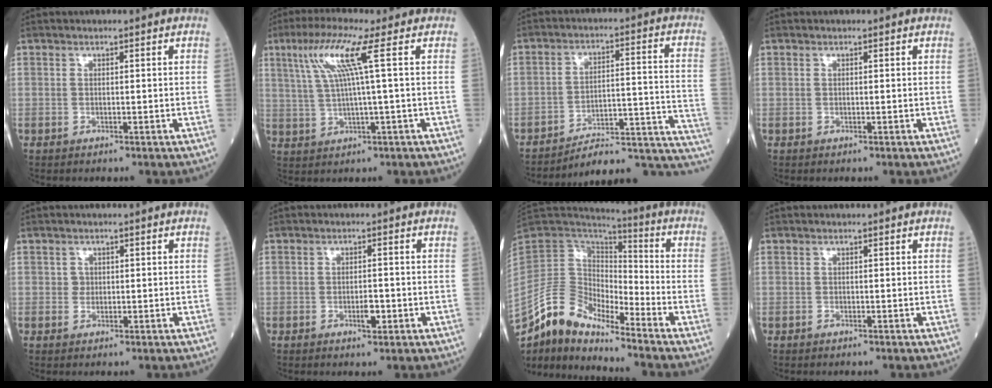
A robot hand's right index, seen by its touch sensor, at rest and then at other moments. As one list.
[{"total": 8.0, "force": [2.8, -1.2, 7.4], "torque": [-0.150, 0.016, 0.062]}, {"total": 17.3, "force": [-16.5, 1.7, 4.8], "torque": [-0.003, 0.057, -0.220]}, {"total": 0.0}, {"total": 0.9, "force": [0.2, 0.8, 0.1], "torque": [0.000, 0.003, 0.005]}, {"total": 2.2, "force": [-0.8, 0.7, 2.0], "torque": [-0.033, 0.001, -0.009]}, {"total": 10.4, "force": [-9.4, 3.0, 3.4], "torque": [-0.088, 0.048, -0.181]}, {"total": 0.0}]